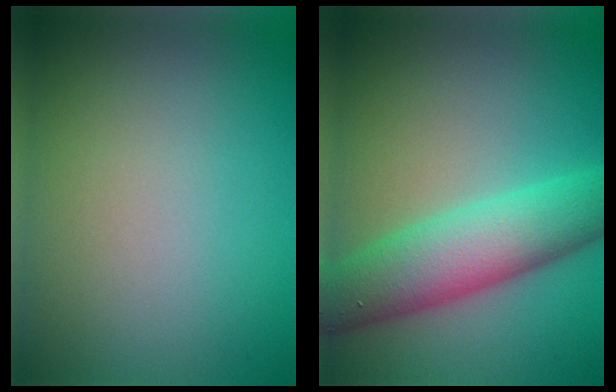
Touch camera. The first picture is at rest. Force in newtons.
{"total": 7.7, "press": 7.7, "slide": 0.2}